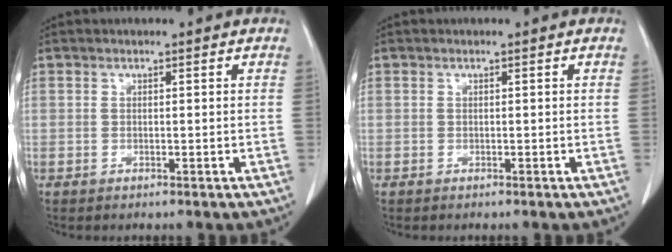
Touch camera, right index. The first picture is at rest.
{"total": 0.0}